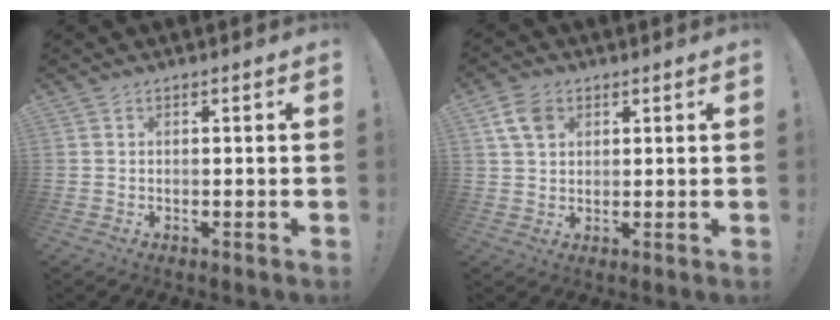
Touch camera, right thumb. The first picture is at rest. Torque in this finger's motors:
{"motor_torque": [0.59, 0.52, 0.44, 0.05, 0.01]}